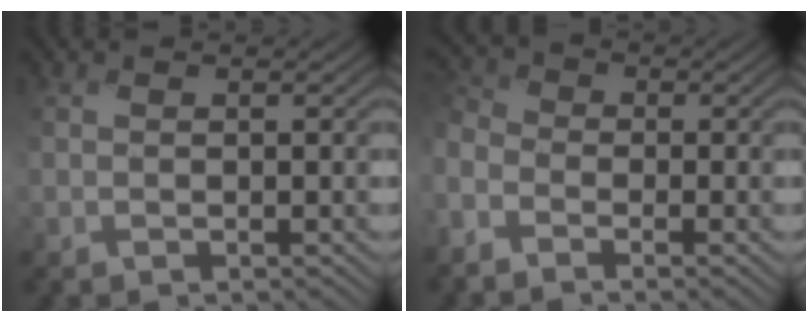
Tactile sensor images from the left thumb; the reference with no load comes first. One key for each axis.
{"total": 5.4, "fx": -3.2, "fy": 3.3, "fz": 2.7, "tx": -0.099, "ty": -0.013, "tz": -0.069}